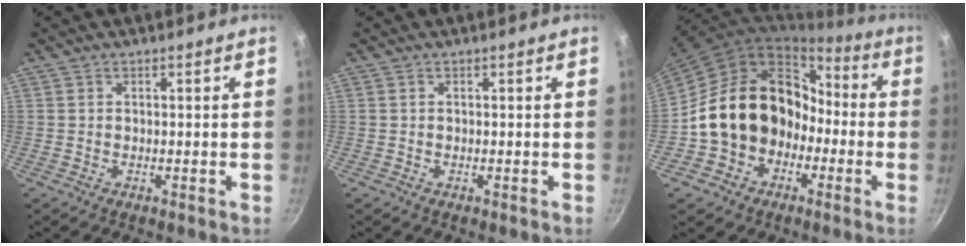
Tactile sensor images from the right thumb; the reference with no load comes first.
{"total": 0.0}
{"total": 18.4, "force": [-3.7, 15.1, 9.8], "torque": [-0.128, 0.074, -0.045]}